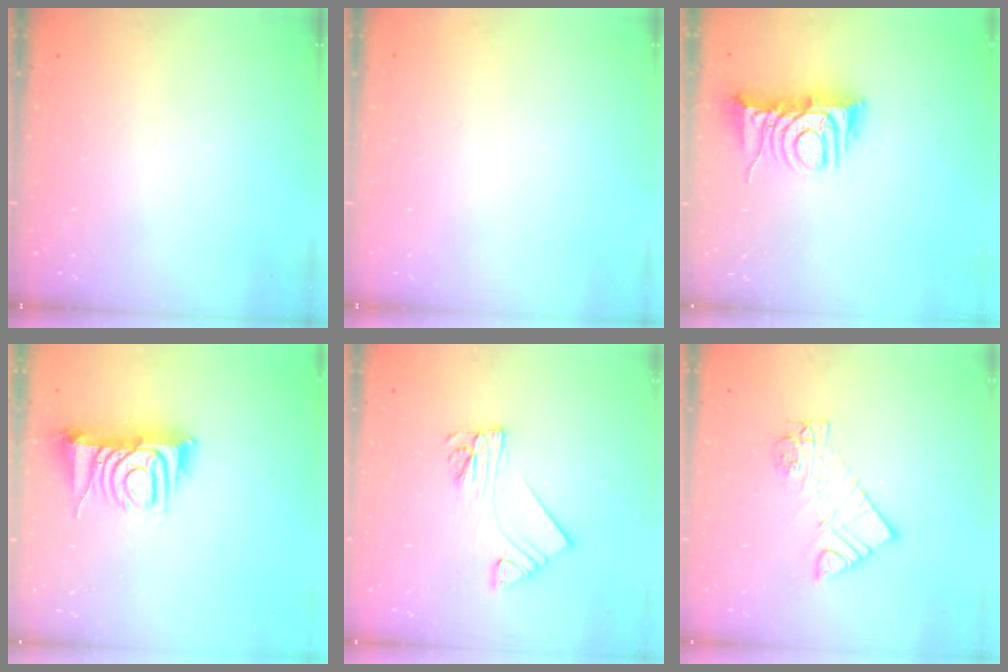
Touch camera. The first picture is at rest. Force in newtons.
{"total": 0.0}
{"total": 8.8, "press": 8.8, "slide": 0.4}
{"total": 9.4, "press": 9.4, "slide": 1.1}
{"total": 7.9, "press": 7.9, "slide": 0.8}
{"total": 9.9, "press": 9.9, "slide": 0.7}